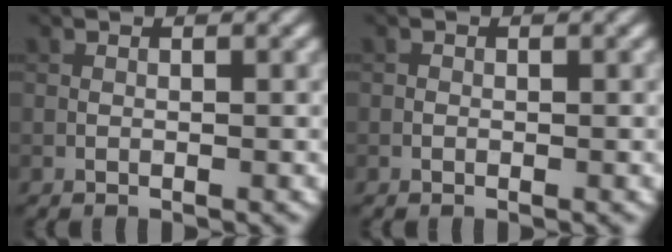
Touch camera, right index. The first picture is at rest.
{"total": 0.0}